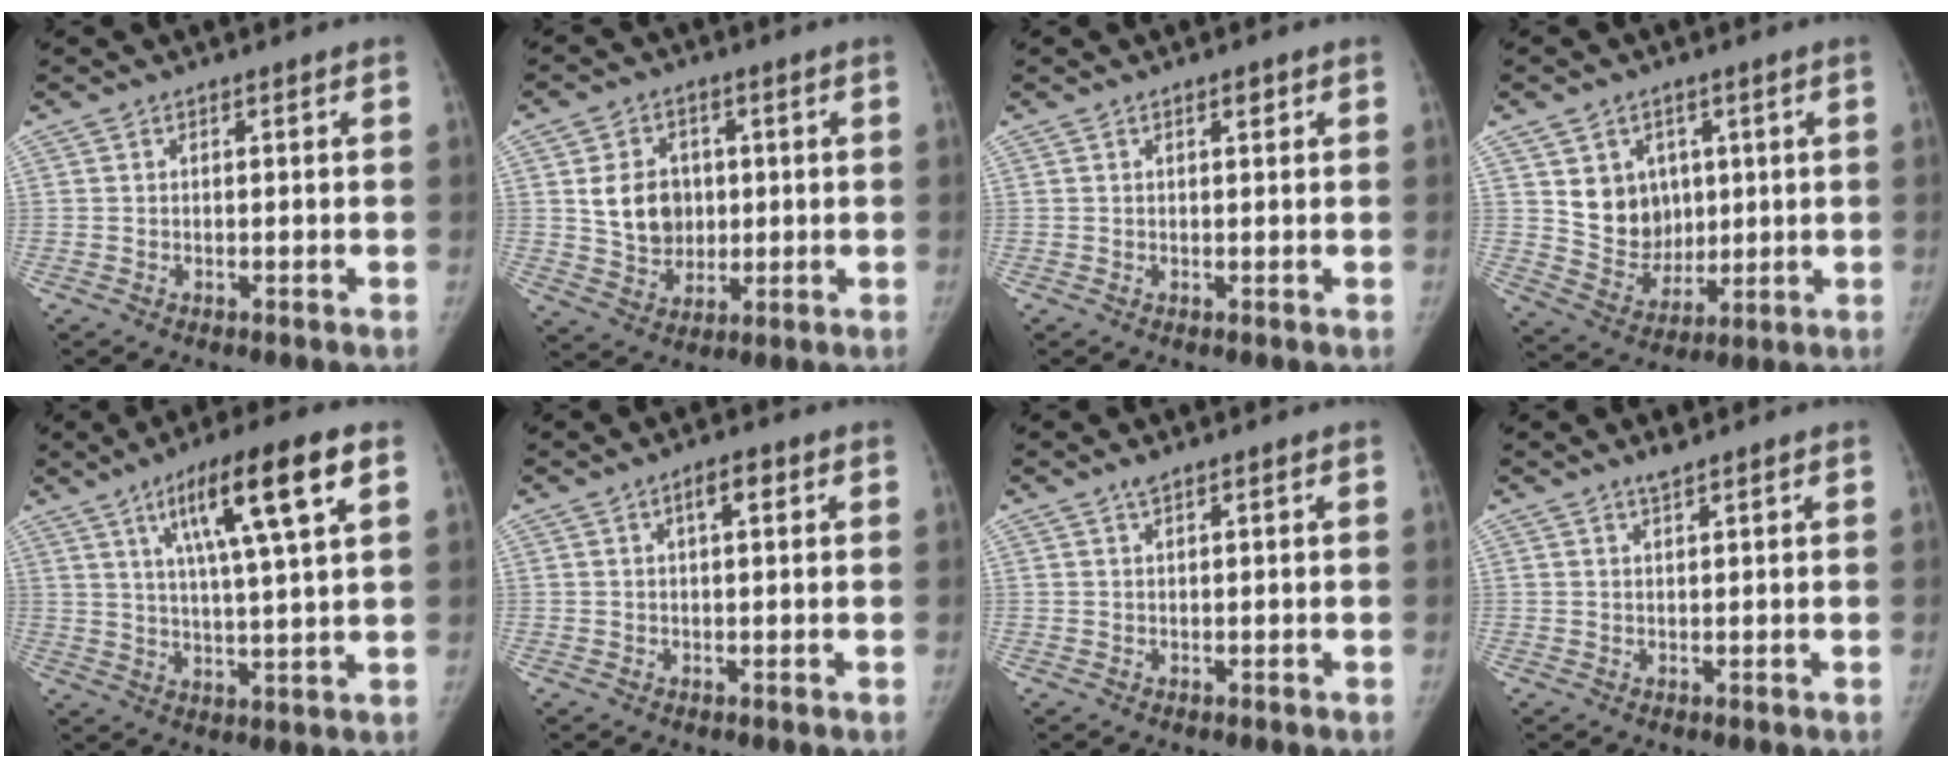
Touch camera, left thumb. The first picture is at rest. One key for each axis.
{"total": 9.7, "fx": 1.5, "fy": 8.1, "fz": 5.2, "tx": -0.048, "ty": -0.009, "tz": 0.034}
{"total": 1.1, "fx": 0.6, "fy": 0.5, "fz": 0.7, "tx": -0.001, "ty": 0.000, "tz": 0.008}
{"total": 10.1, "fx": 3.1, "fy": 8.6, "fz": 4.3, "tx": -0.031, "ty": -0.021, "tz": 0.072}
{"total": 15.1, "fx": 6.8, "fy": 2.0, "fz": 13.3, "tx": -0.220, "ty": -0.012, "tz": 0.113}
{"total": 3.0, "fx": 1.2, "fy": 1.3, "fz": 2.5, "tx": -0.032, "ty": 0.007, "tz": 0.016}
{"total": 1.0, "fx": 0.8, "fy": 0.2, "fz": 0.6, "tx": -0.006, "ty": 0.001, "tz": 0.016}
{"total": 1.7, "fx": 1.4, "fy": 0.3, "fz": 0.8, "tx": -0.010, "ty": -0.005, "tz": 0.026}